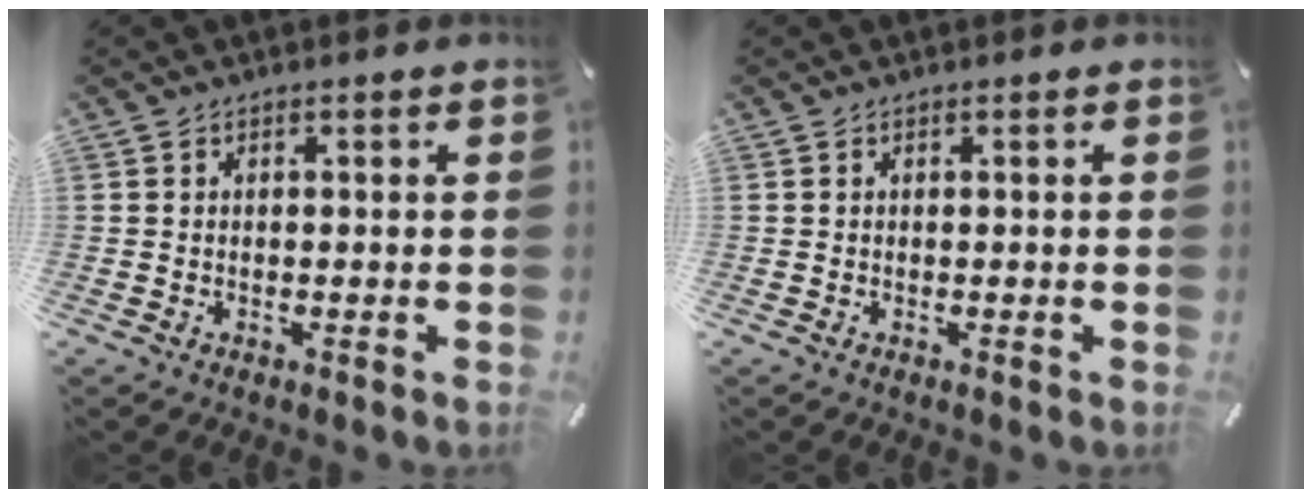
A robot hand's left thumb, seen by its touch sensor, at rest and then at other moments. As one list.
[{"total": 0.0}]